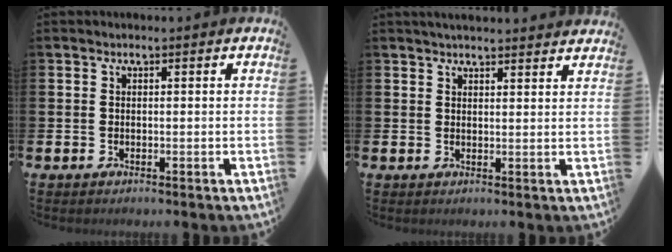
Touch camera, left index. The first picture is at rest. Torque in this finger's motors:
{"motor_torque": [1.02, -1.09, 0.28, 0.07]}